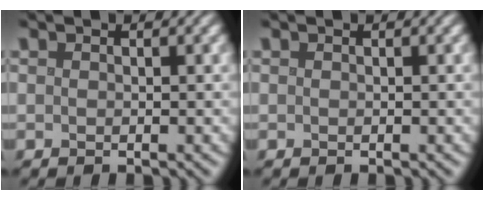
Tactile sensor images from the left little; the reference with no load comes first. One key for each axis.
{"total": 0.0}